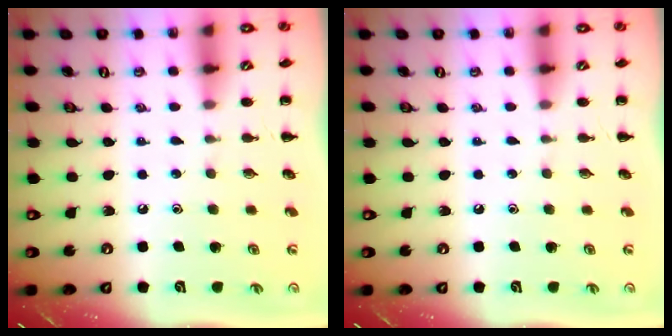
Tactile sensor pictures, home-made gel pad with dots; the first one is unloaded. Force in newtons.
{"total": 0.0}